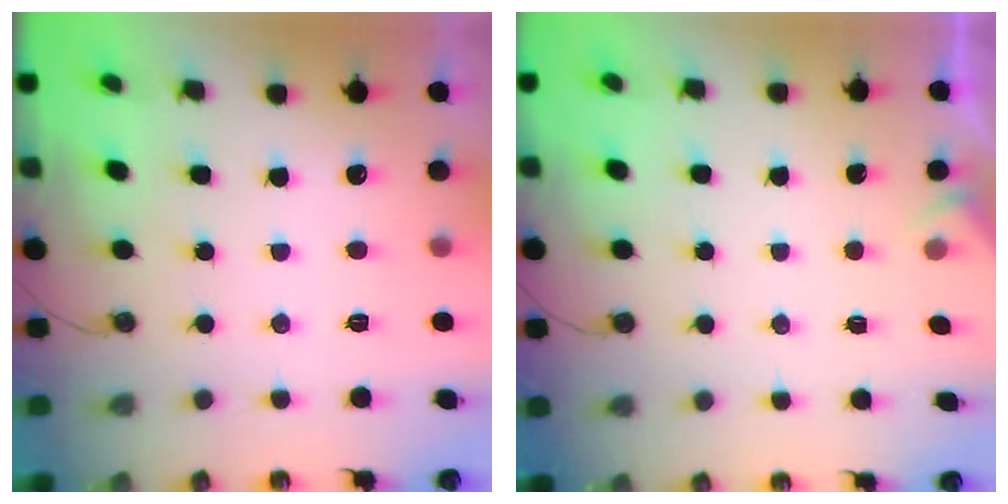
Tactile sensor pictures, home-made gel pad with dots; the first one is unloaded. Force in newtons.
{"total": 1.8, "press": 1.8, "slide": 0.4}